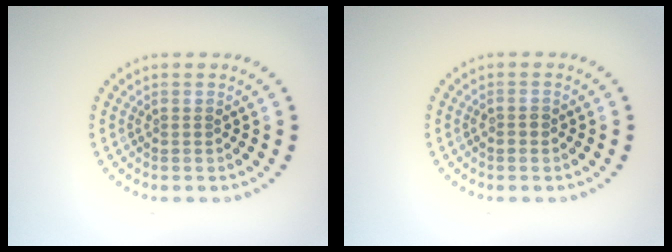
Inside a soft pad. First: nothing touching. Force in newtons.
{"total": 0.9, "press": 0.9, "slide": 0.1}